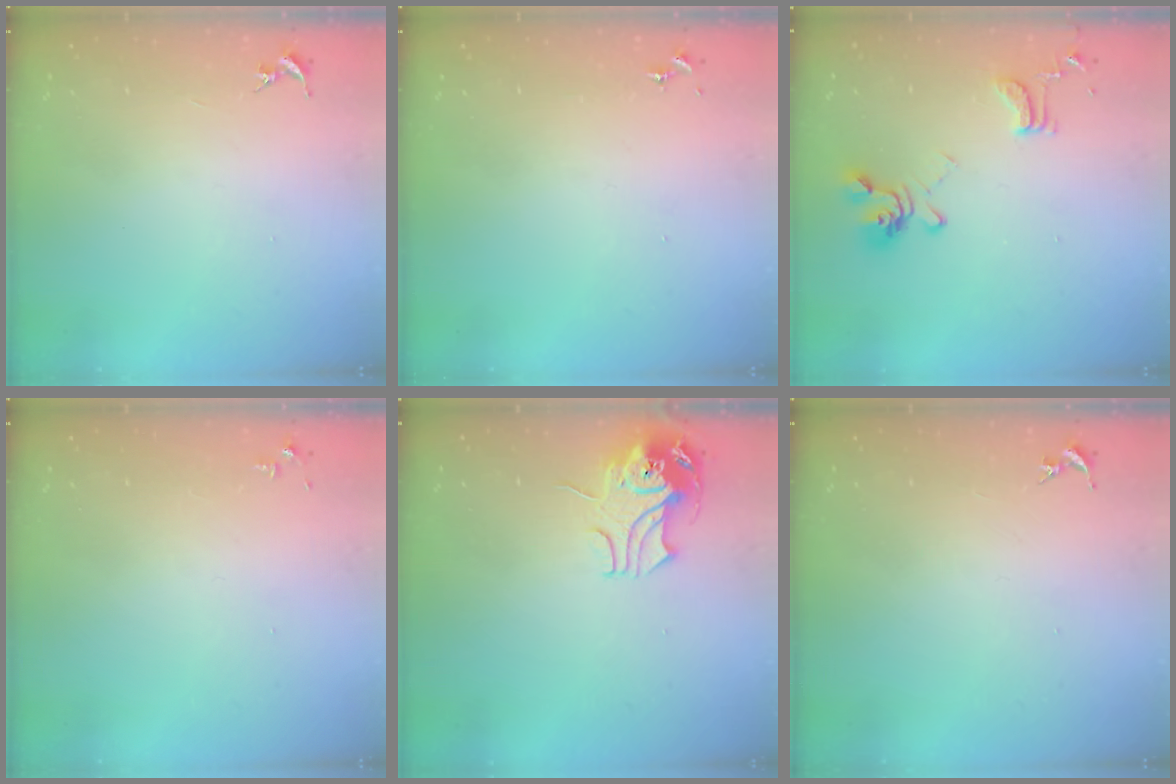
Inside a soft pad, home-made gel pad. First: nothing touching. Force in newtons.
{"total": 0.0}
{"total": 14.3, "press": 14.3, "slide": 1.3}
{"total": 2.8, "press": 2.8, "slide": 0.4}
{"total": 11.0, "press": 10.9, "slide": 1.5}
{"total": 0.0}